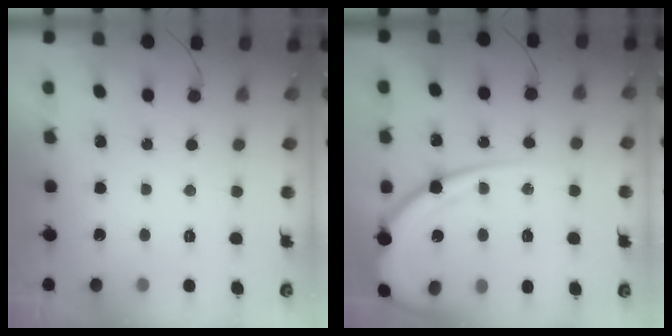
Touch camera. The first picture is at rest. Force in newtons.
{"total": 18.1, "press": 18.1, "slide": 1.6}